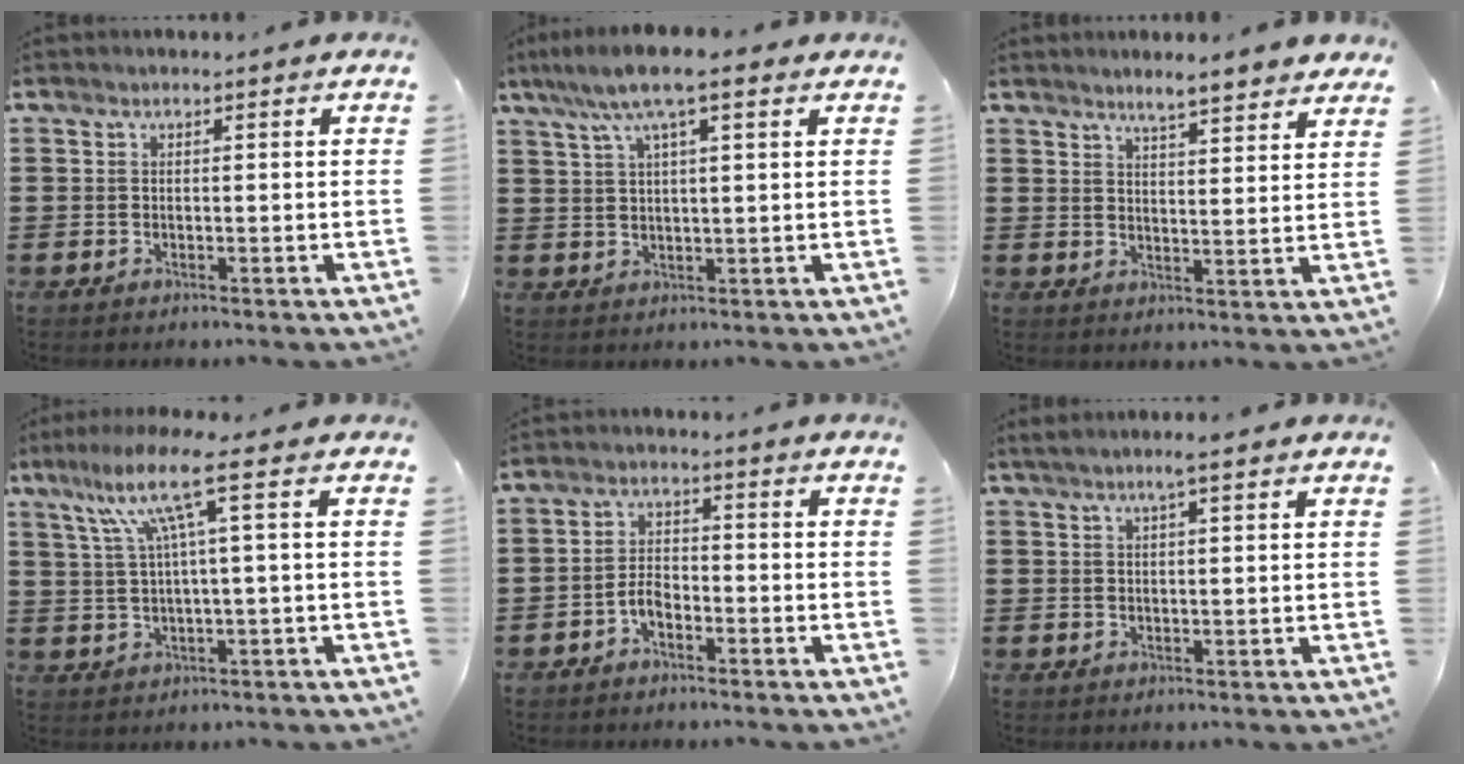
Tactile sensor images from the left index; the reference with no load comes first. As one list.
[{"total": 7.4, "force": [4.4, 1.3, 5.8], "torque": [-0.124, 0.004, 0.077]}, {"total": 4.1, "force": [4.0, -0.2, 1.1], "torque": [-0.036, -0.014, 0.069]}, {"total": 9.8, "force": [3.2, 0.6, 9.2], "torque": [-0.197, 0.001, 0.045]}, {"total": 3.1, "force": [-1.9, 1.4, 2.0], "torque": [-0.053, 0.002, -0.041]}, {"total": 2.9, "force": [1.8, -0.2, 2.3], "torque": [-0.048, 0.001, 0.032]}]